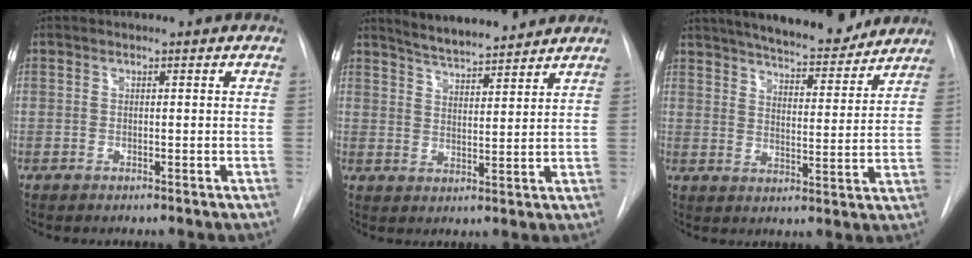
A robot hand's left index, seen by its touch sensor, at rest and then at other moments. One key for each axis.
{"total": 9.0, "fx": 8.5, "fy": 0.9, "fz": 2.8, "tx": -0.050, "ty": 0.009, "tz": 0.134}
{"total": 17.2, "fx": 15.2, "fy": 3.6, "fz": 7.1, "tx": -0.109, "ty": -0.002, "tz": 0.210}